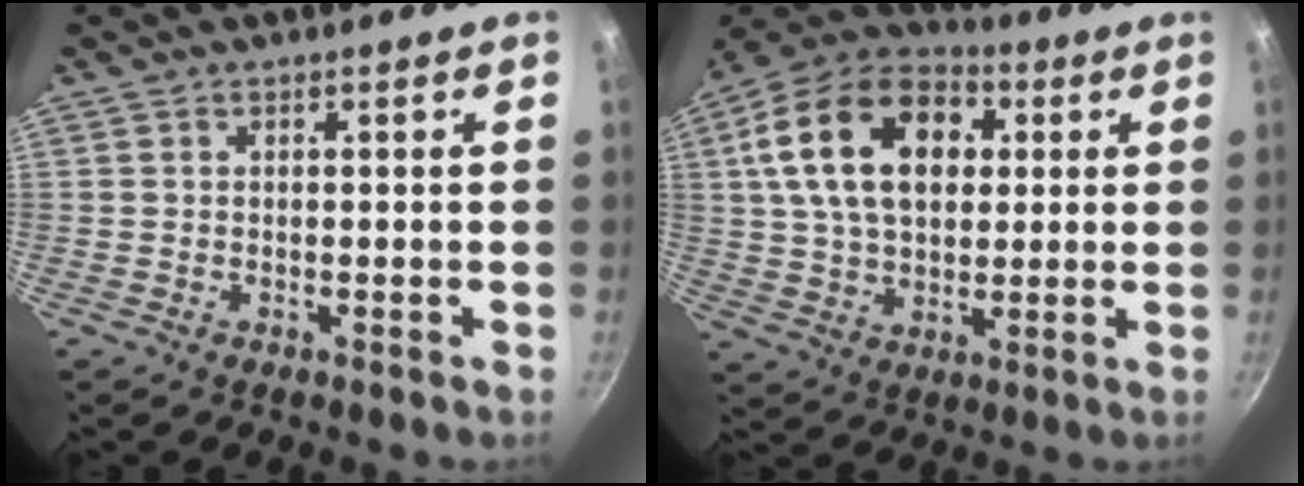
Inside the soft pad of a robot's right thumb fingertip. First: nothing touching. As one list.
[{"total": 21.1, "force": [5.1, 13.9, 15.0], "torque": [-0.239, 0.015, 0.076]}]